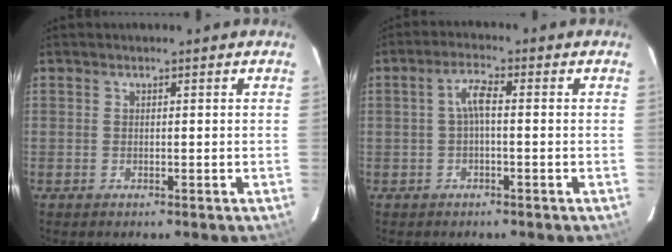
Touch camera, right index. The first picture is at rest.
{"total": 3.3, "force": [-0.3, 0.8, 3.2], "torque": [-0.065, 0.011, -0.005]}